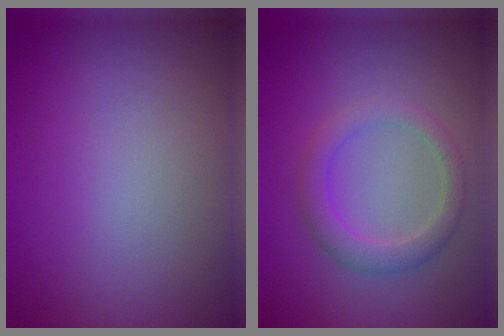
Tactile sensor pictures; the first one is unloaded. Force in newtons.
{"total": 2.7, "press": 2.7, "slide": 0.3}